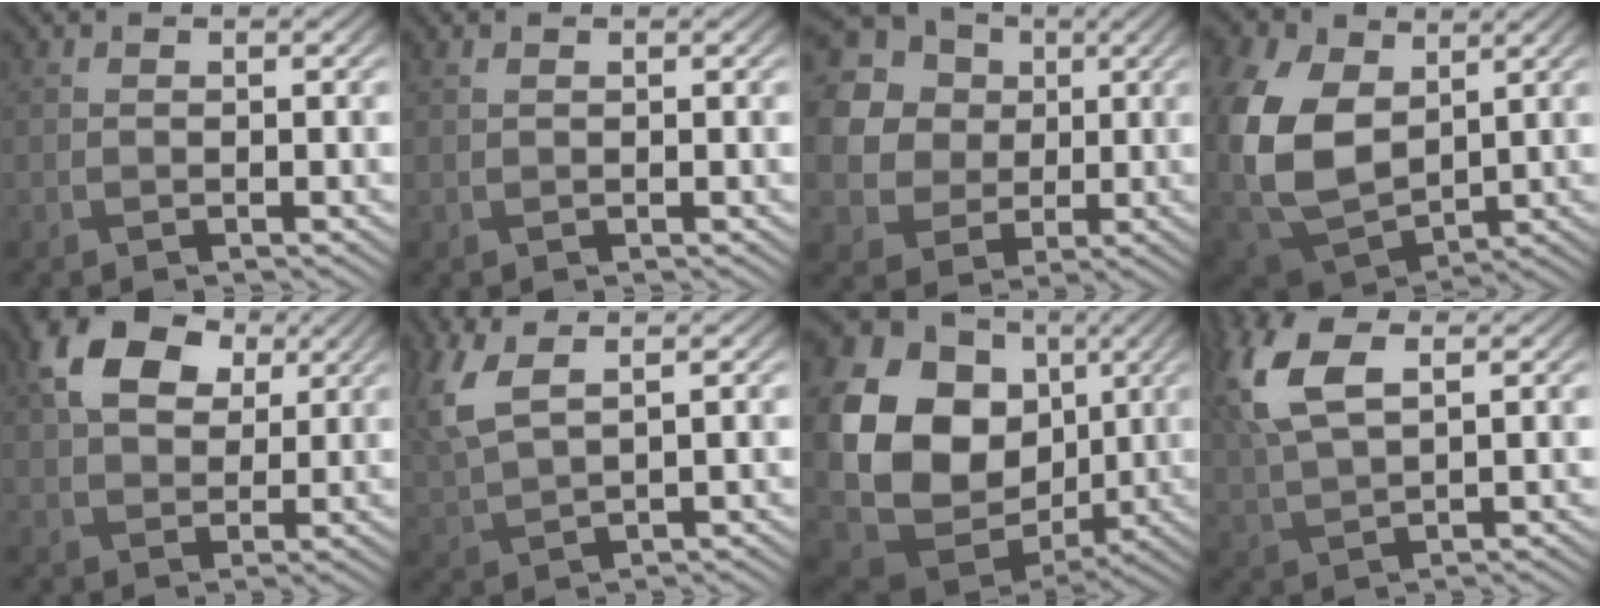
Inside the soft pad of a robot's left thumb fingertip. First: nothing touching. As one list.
[{"total": 0.6, "force": [0.3, 0.1, 0.5], "torque": [-0.015, 0.003, 0.006]}, {"total": 21.2, "force": [6.9, 18.4, 7.9], "torque": [-0.284, 0.026, 0.117]}, {"total": 13.2, "force": [2.4, 9.4, 8.9], "torque": [-0.247, -0.009, 0.049]}, {"total": 10.2, "force": [4.1, 6.8, 6.4], "torque": [-0.155, 0.014, 0.072]}, {"total": 6.9, "force": [3.2, 2.6, 5.5], "torque": [-0.152, 0.008, 0.070]}, {"total": 21.7, "force": [3.8, 17.3, 12.5], "torque": [-0.314, 0.005, 0.090]}, {"total": 9.8, "force": [3.8, 4.4, 7.9], "torque": [-0.216, 0.014, 0.076]}]